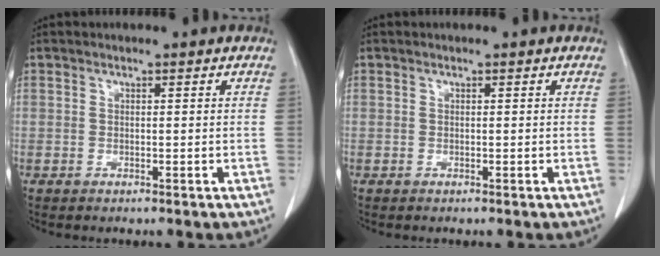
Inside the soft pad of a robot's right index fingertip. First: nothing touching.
{"total": 0.0}